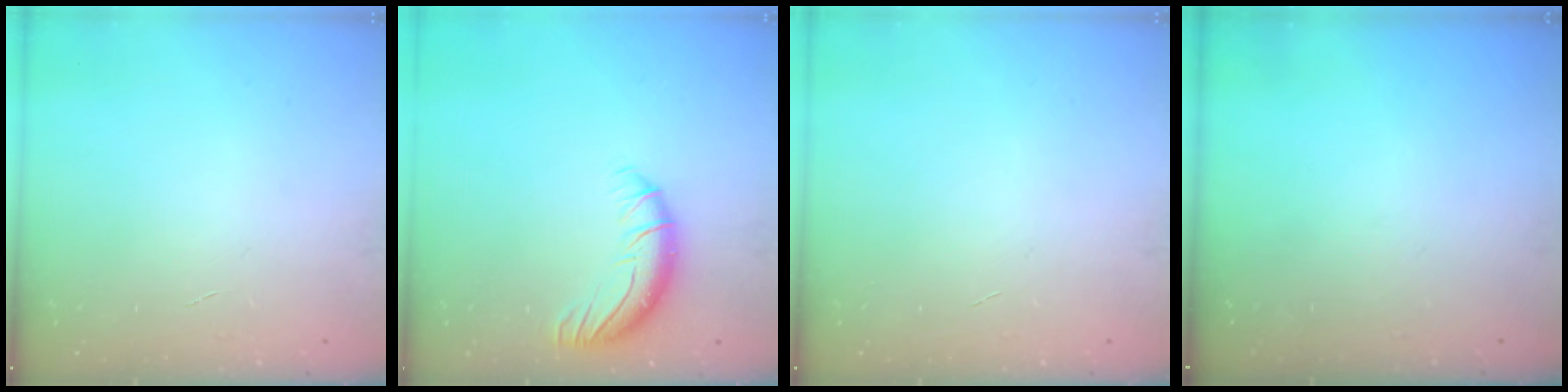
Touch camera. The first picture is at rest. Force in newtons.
{"total": 10.0, "press": 9.9, "slide": 1.6}
{"total": 0.0}
{"total": 0.0}